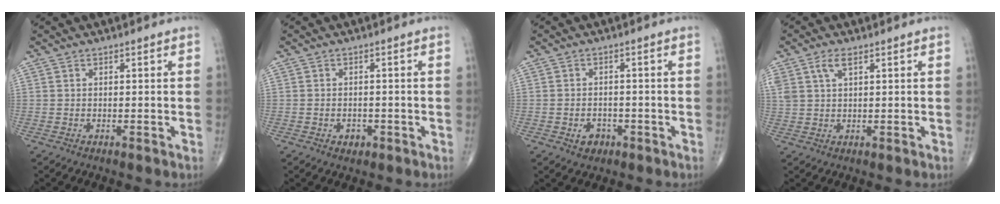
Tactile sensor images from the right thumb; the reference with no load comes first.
{"total": 2.1, "force": [-0.9, 1.6, 1.0], "torque": [-0.008, 0.003, -0.007]}
{"total": 3.3, "force": [-1.5, 2.5, 1.5], "torque": [-0.012, 0.007, -0.019]}
{"total": 4.2, "force": [2.2, 1.9, 3.0], "torque": [-0.067, 0.005, 0.049]}